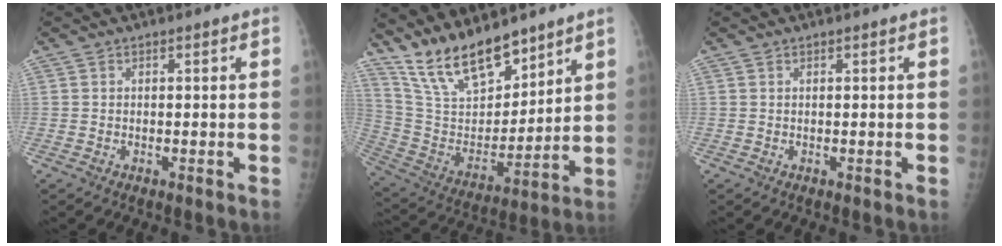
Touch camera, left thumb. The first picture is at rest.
{"total": 16.4, "force": [13.3, 6.1, 7.6], "torque": [-0.102, -0.073, 0.258]}
{"total": 0.0}